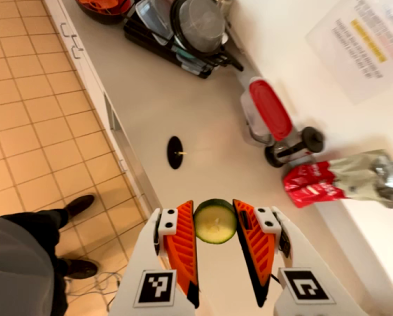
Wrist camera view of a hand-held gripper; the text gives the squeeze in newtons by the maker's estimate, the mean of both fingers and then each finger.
{"total": 8.5, "left": 8.6, "right": 8.4}